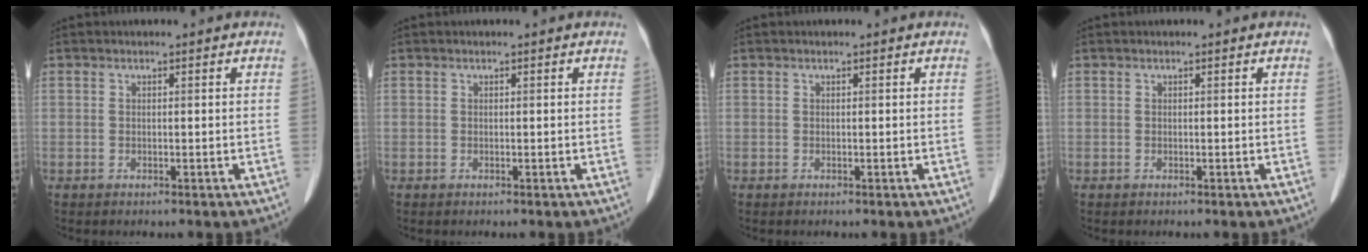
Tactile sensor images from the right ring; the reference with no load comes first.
{"total": 0.0}
{"total": 0.0}
{"total": 0.0}